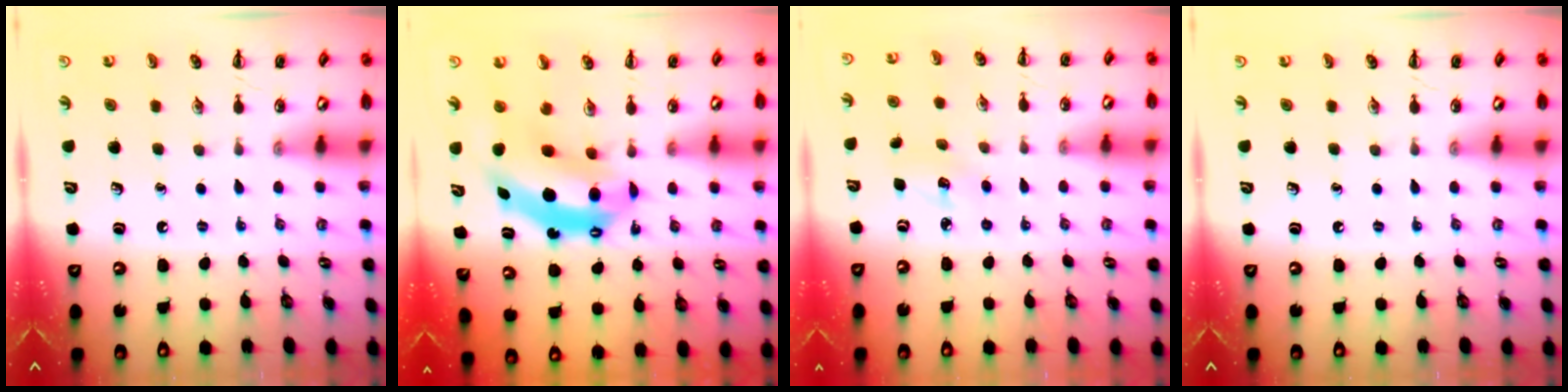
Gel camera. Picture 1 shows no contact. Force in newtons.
{"total": 8.9, "press": 8.6, "slide": 2.3}
{"total": 3.7, "press": 3.6, "slide": 1.0}
{"total": 0.0}